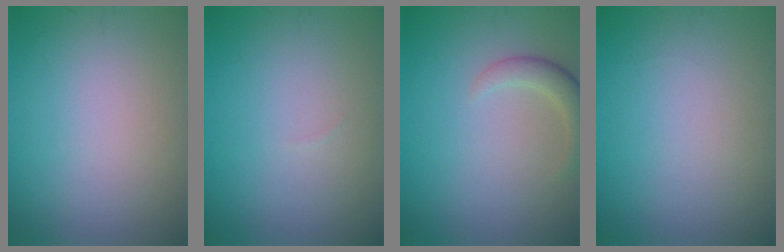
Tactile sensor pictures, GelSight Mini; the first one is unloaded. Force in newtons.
{"total": 0.0}
{"total": 2.5, "press": 2.5, "slide": 0.2}
{"total": 0.0}